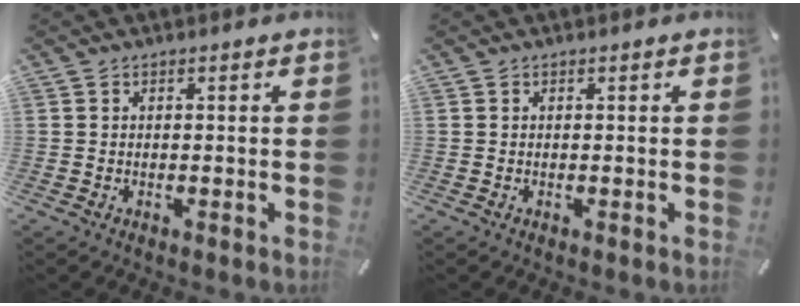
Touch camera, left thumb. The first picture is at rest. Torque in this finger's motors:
{"motor_torque": [-0.04, -0.03, 0.00, 0.11, 0.00]}